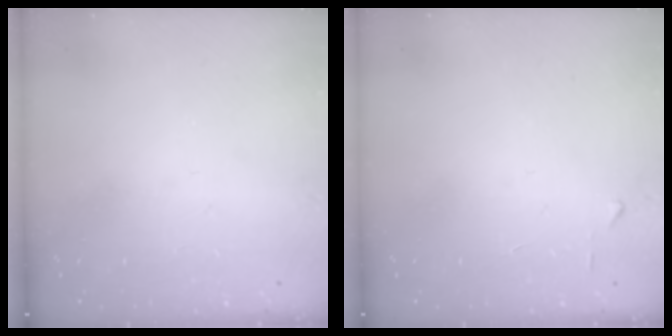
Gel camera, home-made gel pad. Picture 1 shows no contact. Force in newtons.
{"total": 3.7, "press": 3.7, "slide": 0.4}